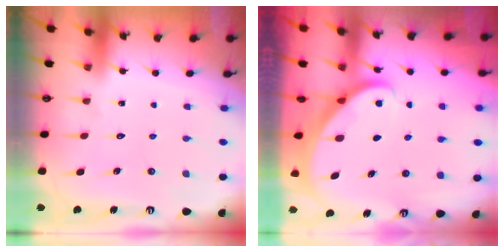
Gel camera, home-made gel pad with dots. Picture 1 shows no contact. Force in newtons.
{"total": 2.3, "press": 2.3, "slide": 0.3}